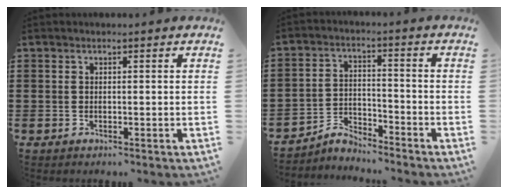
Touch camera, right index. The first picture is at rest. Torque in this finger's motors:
{"motor_torque": [-0.98, 1.15, -0.19, -0.17]}